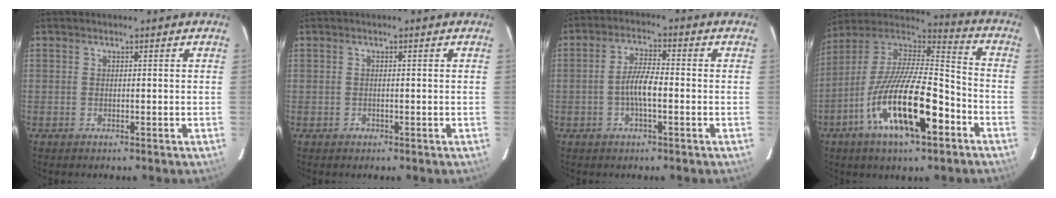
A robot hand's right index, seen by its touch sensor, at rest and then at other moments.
{"total": 0.9, "force": [-0.5, 0.8, 0.0], "torque": [0.003, 0.002, -0.006]}
{"total": 5.3, "force": [-1.4, 1.4, 5.0], "torque": [-0.097, 0.008, -0.028]}
{"total": 21.4, "force": [-9.4, 6.7, 18.0], "torque": [-0.328, -0.022, -0.170]}